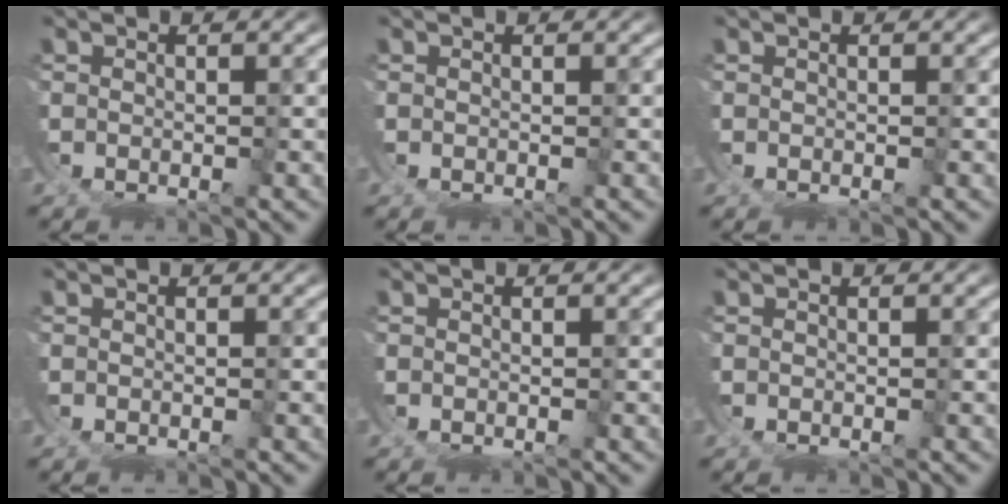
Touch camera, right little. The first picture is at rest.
{"total": 0.0}
{"total": 0.0}
{"total": 0.0}
{"total": 0.0}
{"total": 0.0}